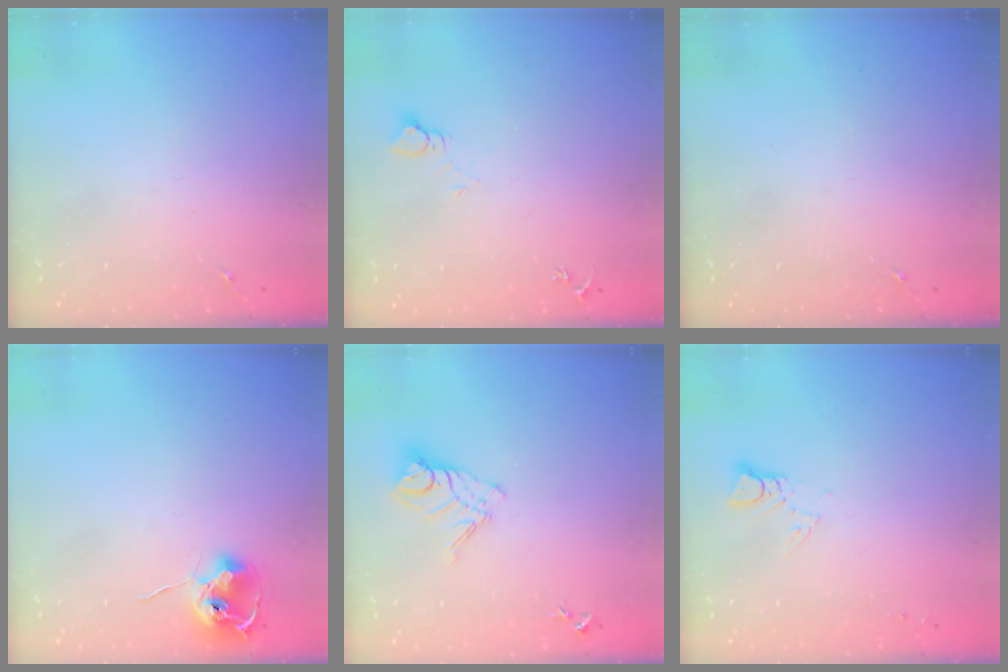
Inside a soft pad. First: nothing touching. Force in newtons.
{"total": 3.7, "press": 3.7, "slide": 0.3}
{"total": 0.0}
{"total": 9.1, "press": 9.1, "slide": 0.6}
{"total": 10.9, "press": 10.8, "slide": 0.9}
{"total": 3.2, "press": 3.2, "slide": 0.0}